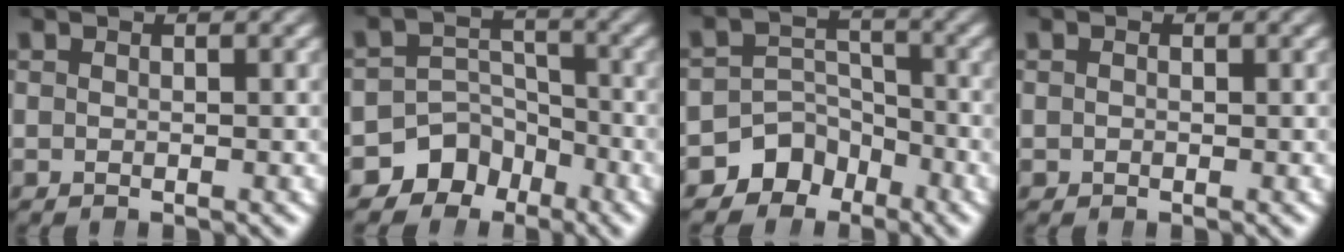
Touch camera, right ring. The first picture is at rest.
{"total": 8.3, "force": [-4.4, 6.7, 2.4], "torque": [-0.032, -0.022, -0.076]}
{"total": 7.3, "force": [-4.1, 5.6, 2.0], "torque": [-0.024, -0.016, -0.073]}
{"total": 0.6, "force": [-0.2, 0.5, 0.2], "torque": [-0.004, -0.007, 0.003]}